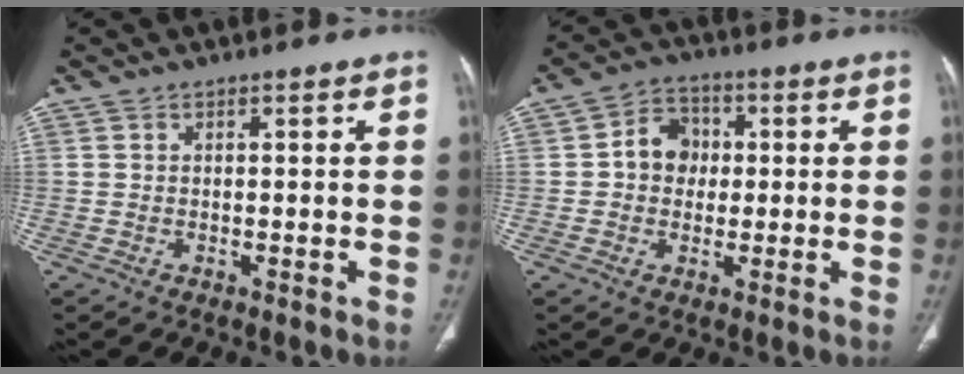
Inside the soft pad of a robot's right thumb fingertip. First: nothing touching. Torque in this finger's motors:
{"motor_torque": [-0.46, 0.40, 0.45, -0.22, 0.01]}